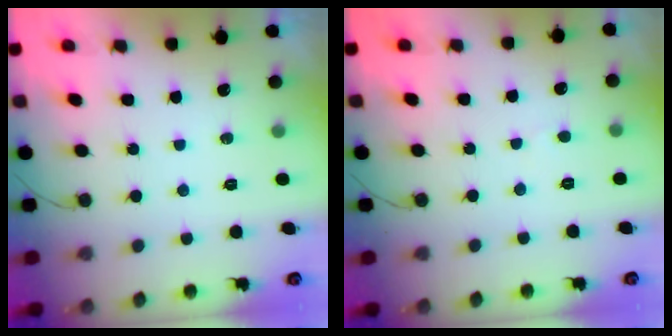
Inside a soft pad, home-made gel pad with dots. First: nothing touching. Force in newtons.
{"total": 2.2, "press": 2.2, "slide": 0.2}